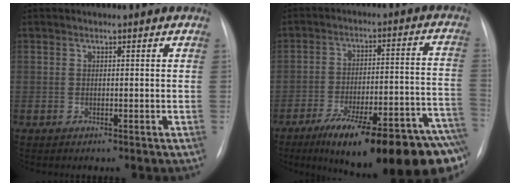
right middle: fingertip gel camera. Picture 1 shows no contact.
{"total": 24.2, "force": [-16.6, 3.3, 17.3], "torque": [-0.174, 0.012, -0.243]}